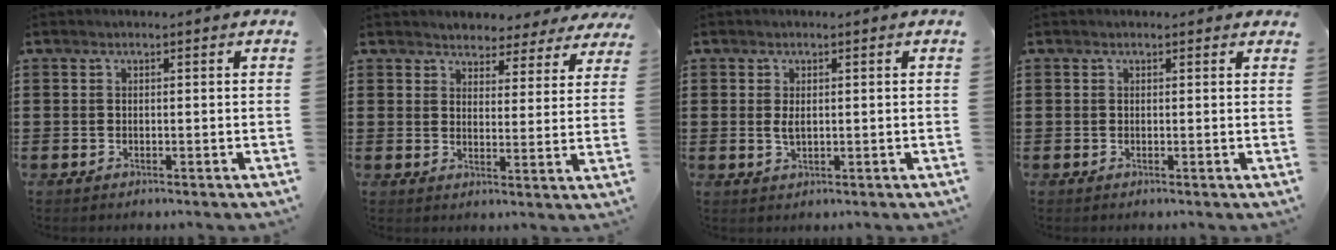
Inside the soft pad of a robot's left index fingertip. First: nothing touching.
{"total": 3.6, "force": [3.5, 0.7, -0.3], "torque": [-0.006, -0.019, 0.059]}
{"total": 1.8, "force": [0.2, 0.8, 1.6], "torque": [-0.041, 0.000, 0.001]}
{"total": 0.6, "force": [0.5, 0.3, 0.3], "torque": [-0.006, 0.003, 0.008]}